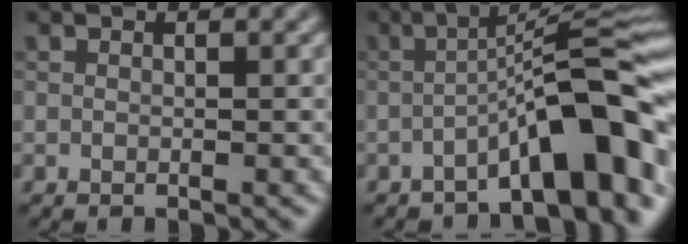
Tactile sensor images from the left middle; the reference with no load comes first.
{"total": 9.4, "force": [-4.2, 1.9, 8.2], "torque": [-0.105, 0.026, -0.072]}